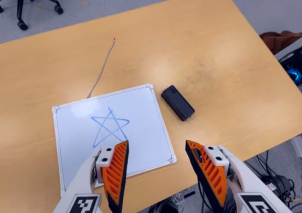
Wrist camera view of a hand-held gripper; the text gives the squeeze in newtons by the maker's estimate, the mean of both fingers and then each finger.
{"total": 0.0}